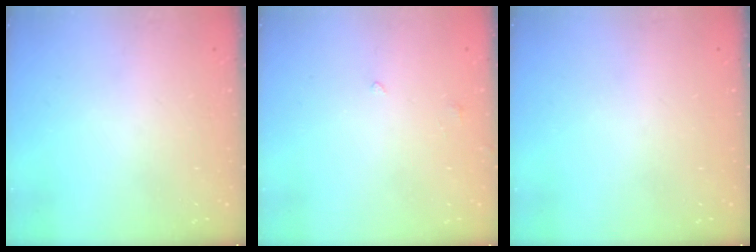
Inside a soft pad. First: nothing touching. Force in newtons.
{"total": 0.0}
{"total": 0.0}